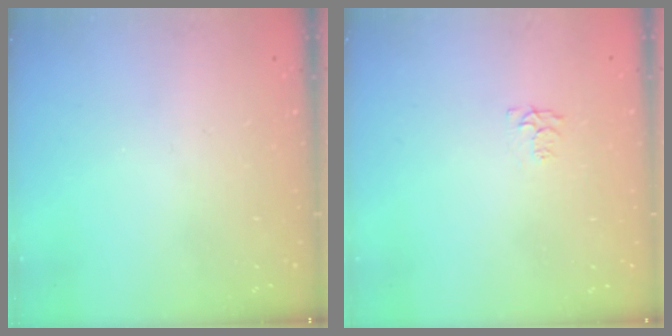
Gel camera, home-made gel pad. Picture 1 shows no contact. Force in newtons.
{"total": 4.5, "press": 4.4, "slide": 0.6}